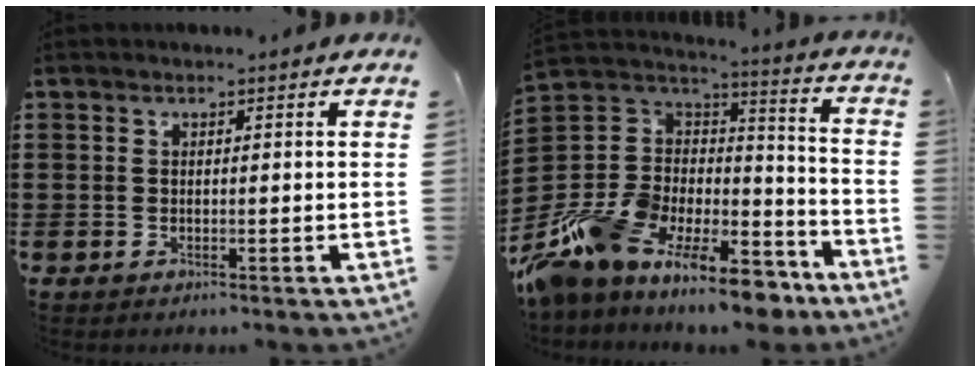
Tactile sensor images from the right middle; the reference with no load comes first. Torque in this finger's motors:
{"motor_torque": [2.14, 0.00, 1.05, 0.21]}